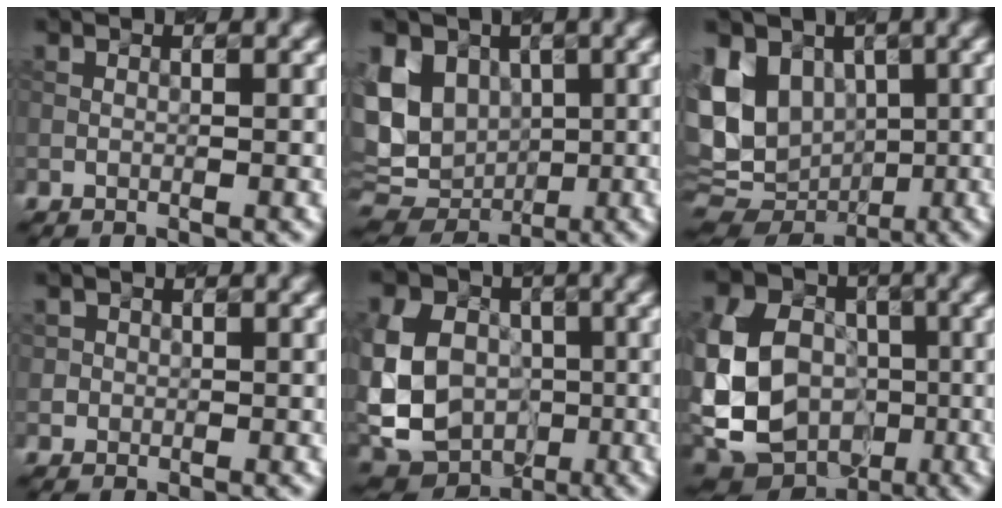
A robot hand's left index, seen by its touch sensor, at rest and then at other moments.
{"total": 12.0, "force": [1.7, 9.9, 6.4], "torque": [-0.130, 0.018, 0.018]}
{"total": 10.7, "force": [0.7, 8.8, 6.1], "torque": [-0.116, 0.007, 0.013]}
{"total": 1.0, "force": [0.0, 1.0, 0.0], "torque": [0.013, -0.003, 0.002]}
{"total": 11.4, "force": [-1.9, 9.2, 6.4], "torque": [-0.123, -0.007, -0.035]}
{"total": 13.1, "force": [-3.3, 10.8, 6.8], "torque": [-0.151, -0.017, -0.068]}